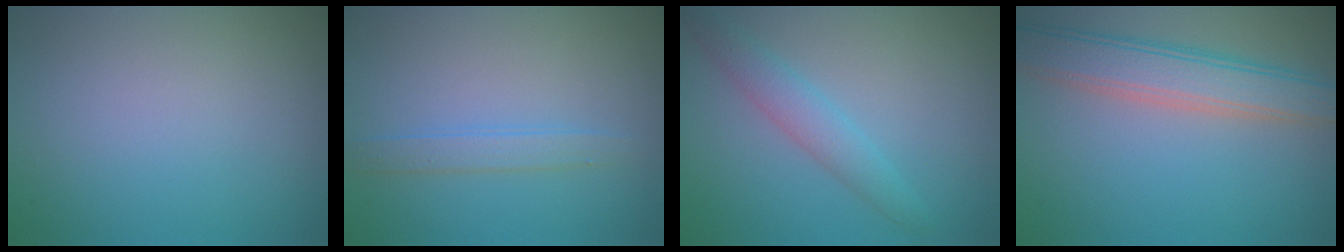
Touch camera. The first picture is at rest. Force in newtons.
{"total": 1.7, "press": 1.7, "slide": 0.1}
{"total": 2.6, "press": 2.6, "slide": 0.0}
{"total": 5.2, "press": 5.2, "slide": 0.2}